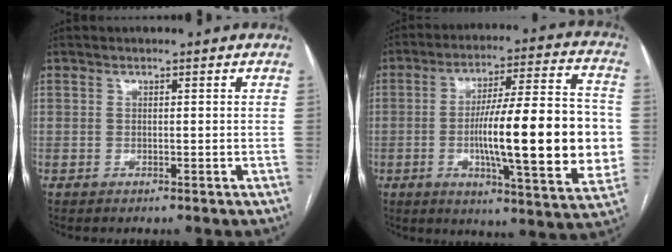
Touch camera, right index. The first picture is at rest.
{"total": 21.6, "force": [-2.4, 3.0, 21.3], "torque": [-0.297, 0.013, -0.031]}